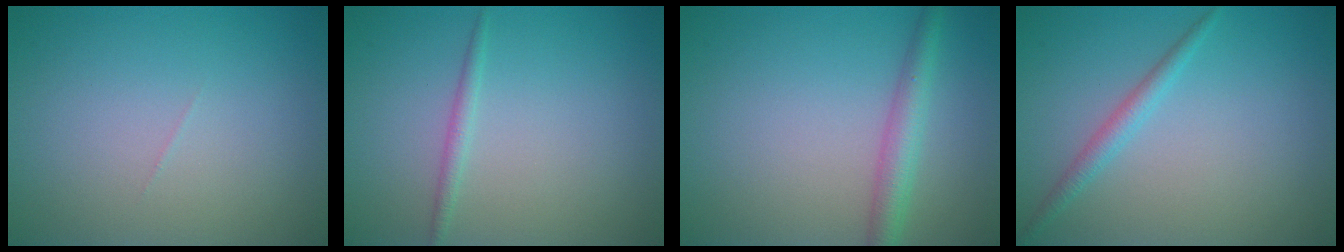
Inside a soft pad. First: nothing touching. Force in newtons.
{"total": 1.1, "press": 1.1, "slide": 0.1}
{"total": 3.0, "press": 3.0, "slide": 0.1}
{"total": 1.7, "press": 1.7, "slide": 0.1}